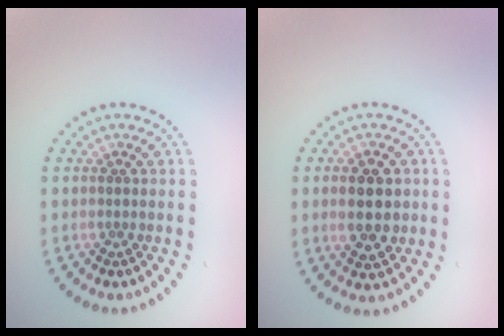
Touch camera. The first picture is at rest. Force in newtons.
{"total": 4.1, "press": 4.1, "slide": 0.3}